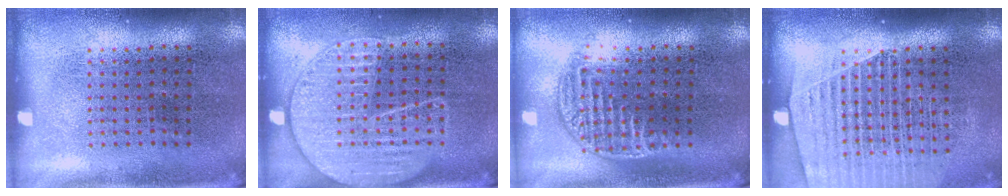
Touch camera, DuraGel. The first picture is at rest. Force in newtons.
{"total": 1.8, "press": 1.6, "slide": 0.8}
{"total": 1.2, "press": 1.0, "slide": 0.6}
{"total": 1.7, "press": 1.6, "slide": 0.5}